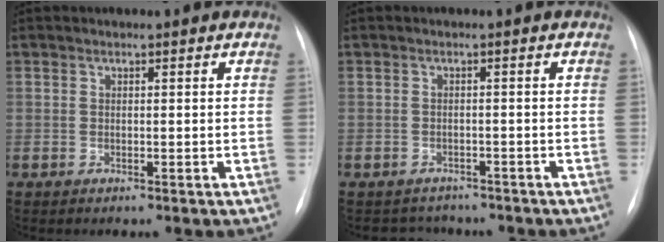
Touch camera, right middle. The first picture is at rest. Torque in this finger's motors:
{"motor_torque": [0.22, -0.23, -0.02, -0.01]}